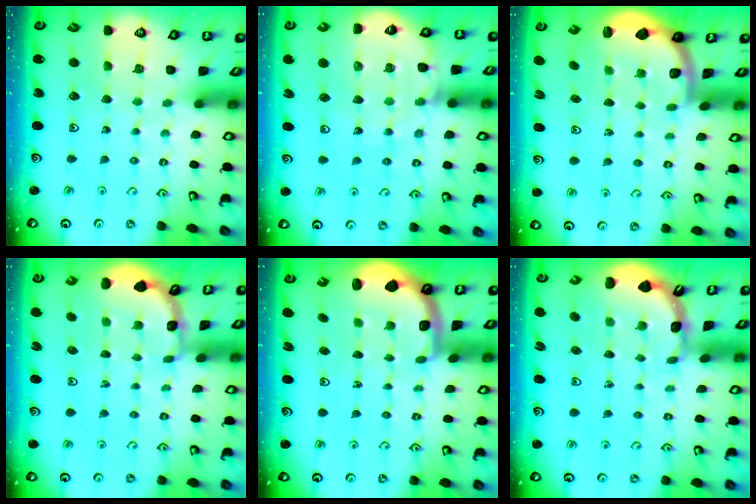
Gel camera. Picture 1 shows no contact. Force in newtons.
{"total": 8.6, "press": 8.1, "slide": 2.7}
{"total": 2.0, "press": 1.9, "slide": 0.5}
{"total": 1.9, "press": 1.9, "slide": 0.2}
{"total": 1.7, "press": 1.7, "slide": 0.3}
{"total": 1.8, "press": 1.8, "slide": 0.1}